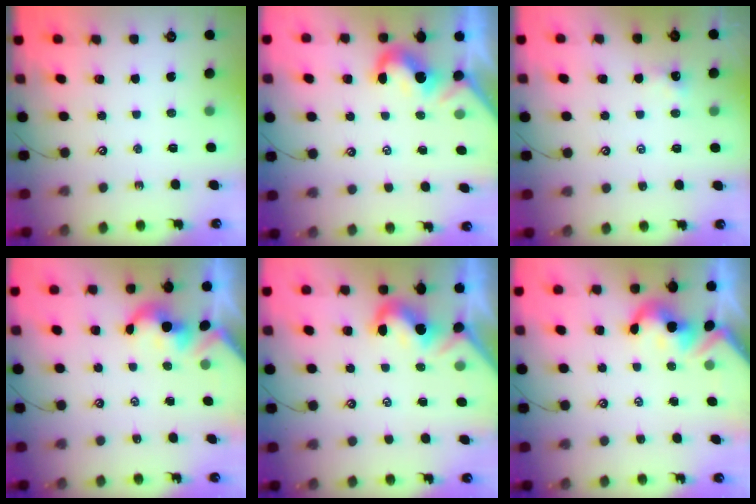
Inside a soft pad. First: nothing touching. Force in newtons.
{"total": 1.5, "press": 1.2, "slide": 0.9}
{"total": 1.4, "press": 1.4, "slide": 0.2}
{"total": 1.9, "press": 1.9, "slide": 0.2}
{"total": 2.0, "press": 1.9, "slide": 0.6}
{"total": 2.4, "press": 2.4, "slide": 0.3}